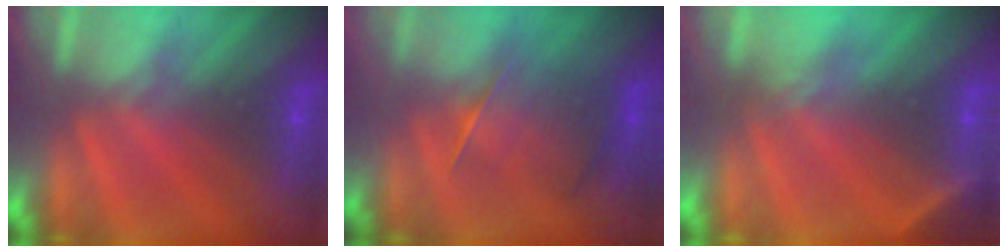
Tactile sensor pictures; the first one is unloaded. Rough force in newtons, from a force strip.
{"total": 2.1}
{"total": 2.9}